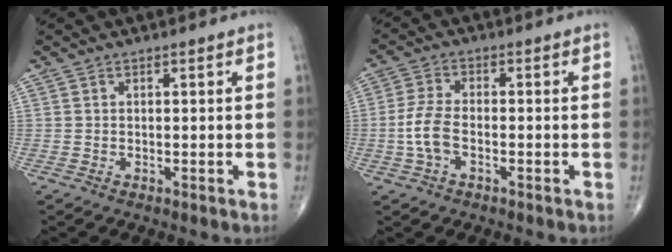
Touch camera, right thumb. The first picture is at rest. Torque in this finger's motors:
{"motor_torque": [0.09, 0.01, 0.73, -0.16, 0.21]}